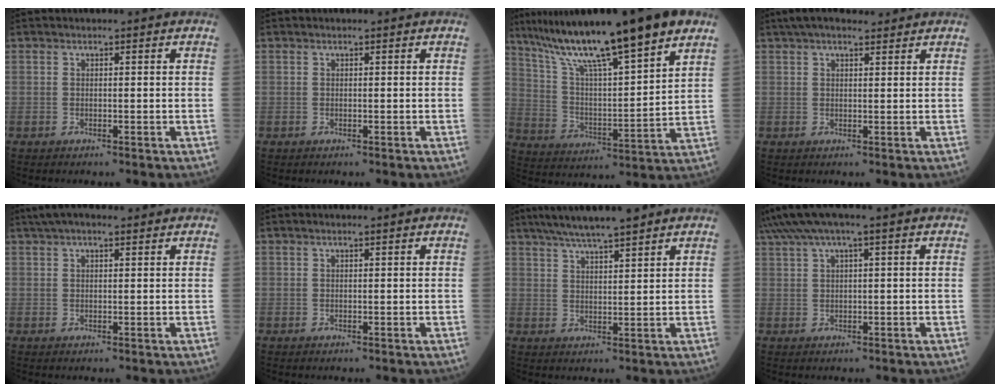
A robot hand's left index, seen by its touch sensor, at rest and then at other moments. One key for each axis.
{"total": 0.0}
{"total": 21.0, "fx": 15.6, "fy": 1.0, "fz": 14.0, "tx": -0.231, "ty": 0.013, "tz": 0.266}
{"total": 7.0, "fx": 5.8, "fy": 1.5, "fz": 3.7, "tx": -0.057, "ty": 0.036, "tz": 0.094}
{"total": 6.1, "fx": 4.8, "fy": 1.1, "fz": 3.5, "tx": -0.058, "ty": 0.039, "tz": 0.081}
{"total": 1.1, "fx": 0.8, "fy": -0.1, "fz": 0.7, "tx": -0.015, "ty": 0.008, "tz": 0.015}
{"total": 9.4, "fx": 7.7, "fy": 0.5, "fz": 5.3, "tx": -0.088, "ty": 0.025, "tz": 0.123}
{"total": 7.2, "fx": 4.9, "fy": 0.1, "fz": 5.3, "tx": -0.103, "ty": 0.041, "tz": 0.088}